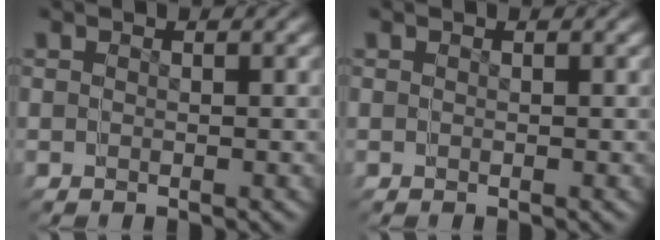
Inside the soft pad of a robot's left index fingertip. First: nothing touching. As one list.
[{"total": 0.0}]